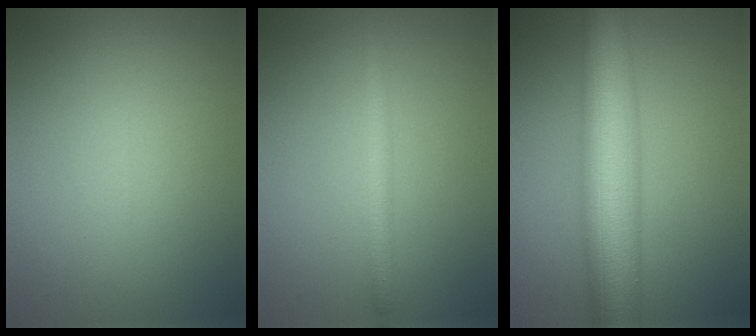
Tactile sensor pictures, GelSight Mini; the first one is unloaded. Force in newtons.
{"total": 2.3, "press": 2.3, "slide": 0.0}
{"total": 10.5, "press": 10.5, "slide": 0.2}